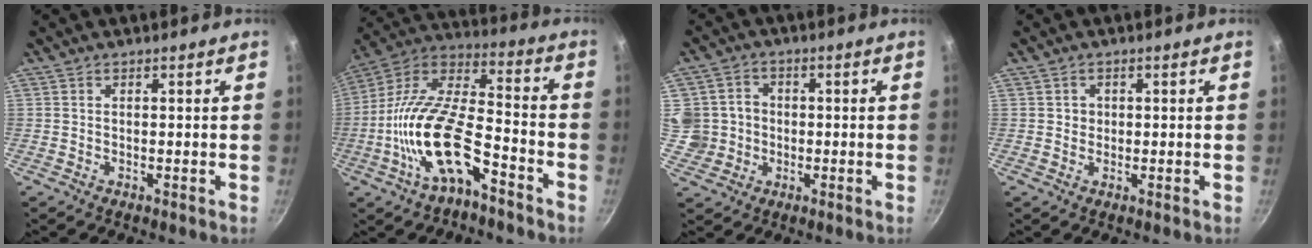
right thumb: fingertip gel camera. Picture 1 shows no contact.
{"total": 18.7, "force": [-8.1, 7.7, 14.9], "torque": [-0.275, 0.057, -0.169]}
{"total": 8.1, "force": [-0.2, 7.7, 2.4], "torque": [-0.018, 0.008, -0.005]}
{"total": 1.6, "force": [0.2, 1.5, 0.4], "torque": [0.004, 0.003, 0.002]}